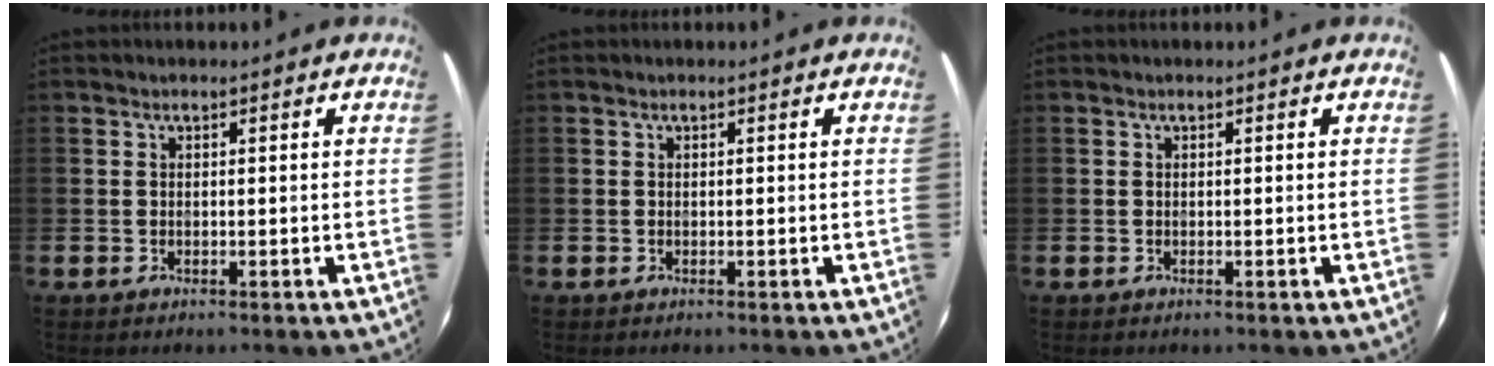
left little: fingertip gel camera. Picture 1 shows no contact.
{"total": 0.0}
{"total": 0.0}